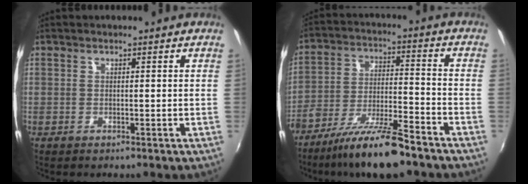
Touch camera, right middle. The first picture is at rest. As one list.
[{"total": 13.4, "force": [-10.5, 2.0, 8.1], "torque": [-0.162, -0.017, -0.187]}]